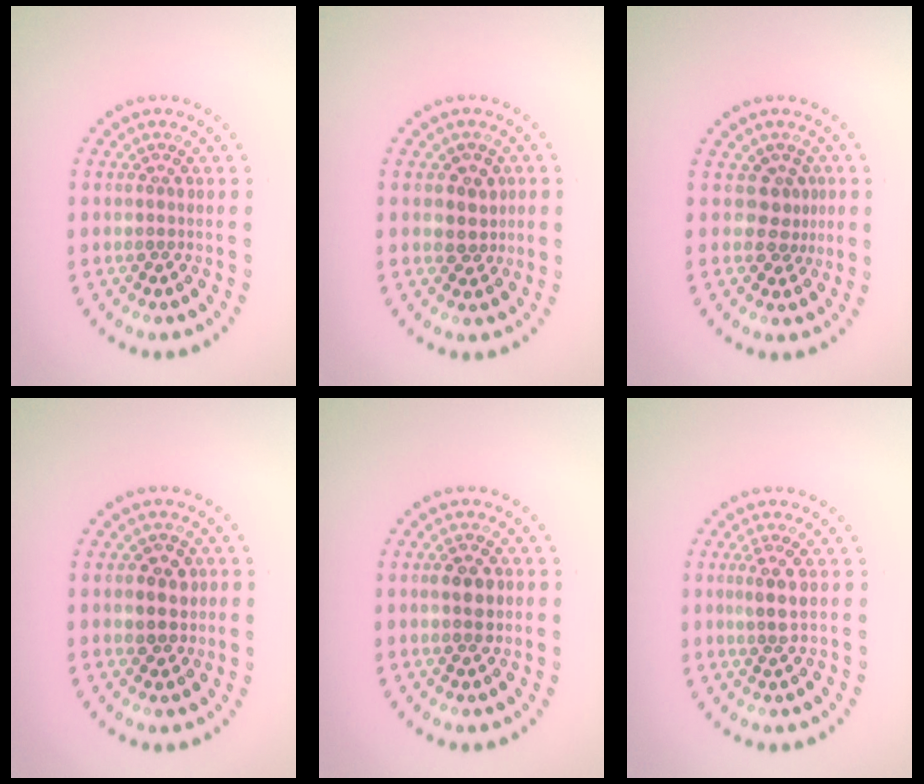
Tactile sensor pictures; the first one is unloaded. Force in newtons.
{"total": 2.3, "press": 2.1, "slide": 1.0}
{"total": 2.3, "press": 1.5, "slide": 1.7}
{"total": 2.7, "press": 2.6, "slide": 0.7}
{"total": 2.9, "press": 2.9, "slide": 0.1}
{"total": 1.9, "press": 1.6, "slide": 1.0}